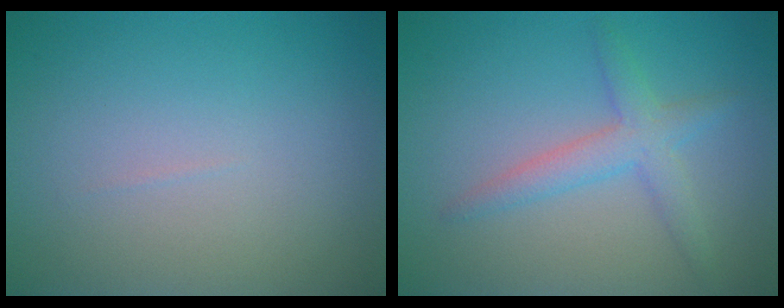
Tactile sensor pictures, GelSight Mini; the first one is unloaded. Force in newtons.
{"total": 2.9, "press": 2.9, "slide": 0.1}